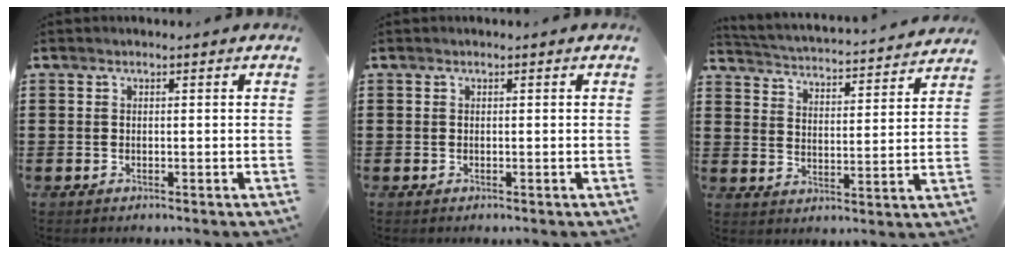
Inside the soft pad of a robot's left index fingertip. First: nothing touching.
{"total": 0.0}
{"total": 3.0, "force": [3.0, -0.5, 0.1], "torque": [-0.022, -0.036, 0.042]}